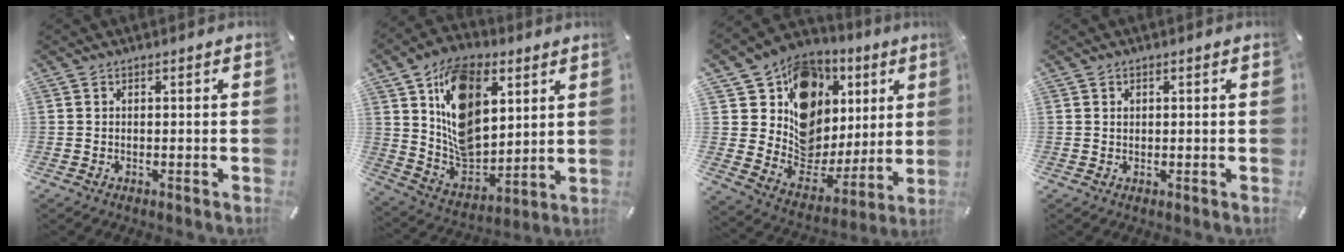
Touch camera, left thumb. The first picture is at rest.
{"total": 16.9, "force": [6.9, 11.7, 10.0], "torque": [-0.186, -0.024, 0.131]}
{"total": 13.2, "force": [5.9, 11.0, 4.3], "torque": [-0.062, -0.073, 0.121]}
{"total": 0.9, "force": [0.3, 0.7, 0.4], "torque": [0.000, -0.002, 0.005]}